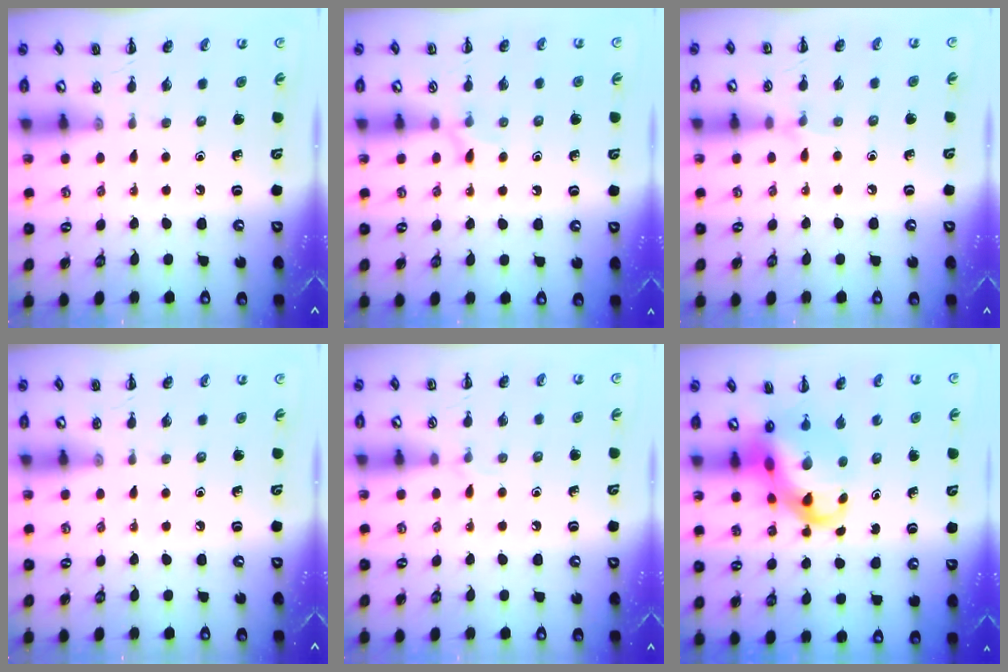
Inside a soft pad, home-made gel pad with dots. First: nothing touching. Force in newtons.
{"total": 6.1, "press": 5.8, "slide": 2.0}
{"total": 3.7, "press": 3.5, "slide": 1.3}
{"total": 0.0}
{"total": 4.2, "press": 3.9, "slide": 1.5}
{"total": 8.2, "press": 7.8, "slide": 2.4}